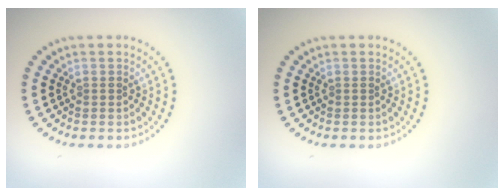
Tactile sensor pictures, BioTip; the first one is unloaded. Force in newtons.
{"total": 0.0}